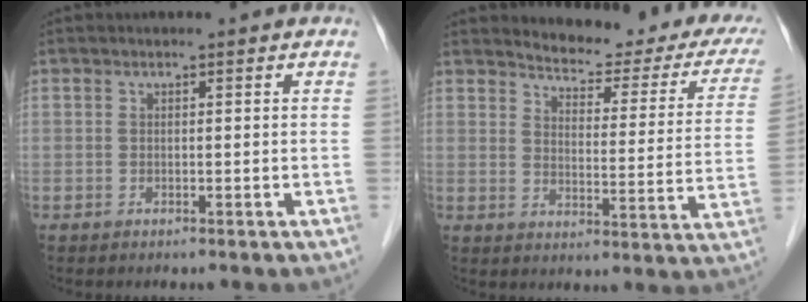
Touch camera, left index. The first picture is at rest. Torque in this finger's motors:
{"motor_torque": [0.34, -0.36, 0.03, 0.01]}